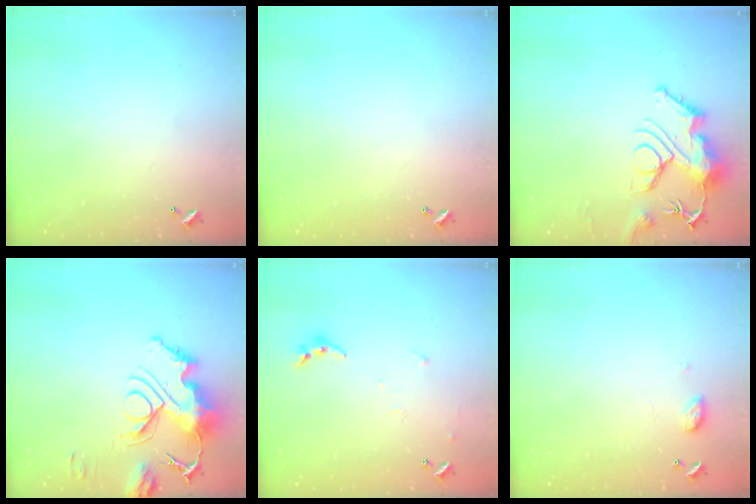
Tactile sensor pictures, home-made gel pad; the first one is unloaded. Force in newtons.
{"total": 0.0}
{"total": 11.9, "press": 11.8, "slide": 1.6}
{"total": 15.1, "press": 15.0, "slide": 1.8}
{"total": 7.5, "press": 7.5, "slide": 0.6}
{"total": 5.3, "press": 5.2, "slide": 0.8}